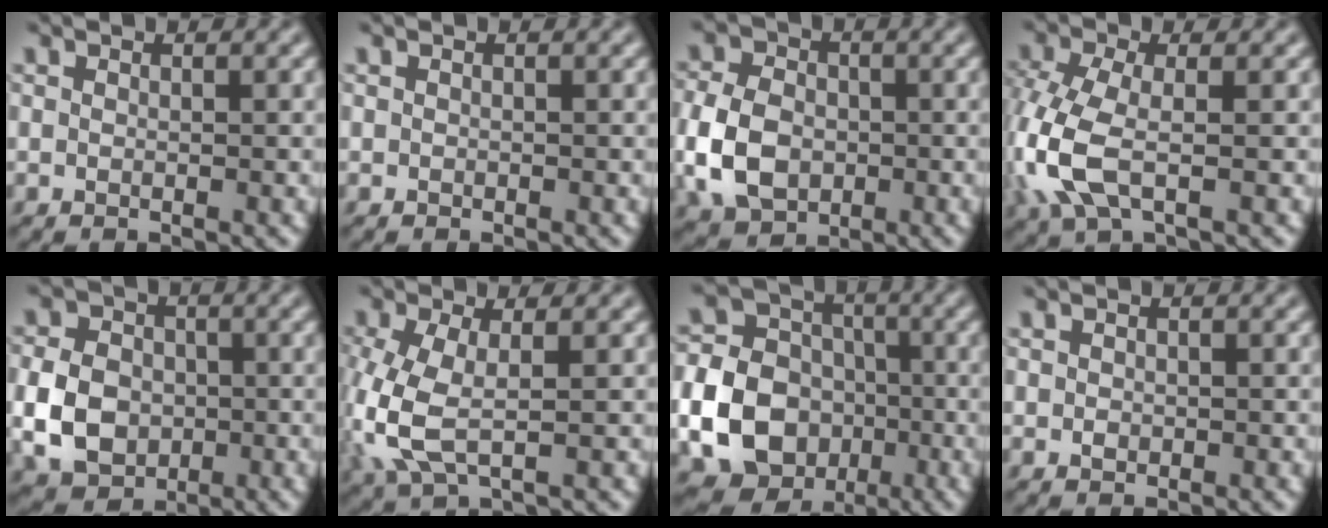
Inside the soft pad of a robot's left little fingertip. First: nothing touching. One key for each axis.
{"total": 0.0}
{"total": 7.4, "fx": -1.8, "fy": 5.4, "fz": 4.6, "tx": -0.114, "ty": -0.002, "tz": -0.047}
{"total": 6.4, "fx": -1.7, "fy": 3.2, "fz": 5.3, "tx": -0.148, "ty": 0.004, "tz": -0.039}
{"total": 6.6, "fx": -1.3, "fy": 5.2, "fz": 3.9, "tx": -0.090, "ty": -0.003, "tz": -0.033}
{"total": 5.6, "fx": -0.6, "fy": 2.6, "fz": 4.9, "tx": -0.140, "ty": -0.001, "tz": -0.009}
{"total": 16.0, "fx": -4.4, "fy": 14.1, "fz": 6.1, "tx": -0.150, "ty": -0.042, "tz": -0.092}
{"total": 0.6, "fx": -0.1, "fy": 0.5, "fz": 0.3, "tx": -0.008, "ty": 0.000, "tz": -0.005}